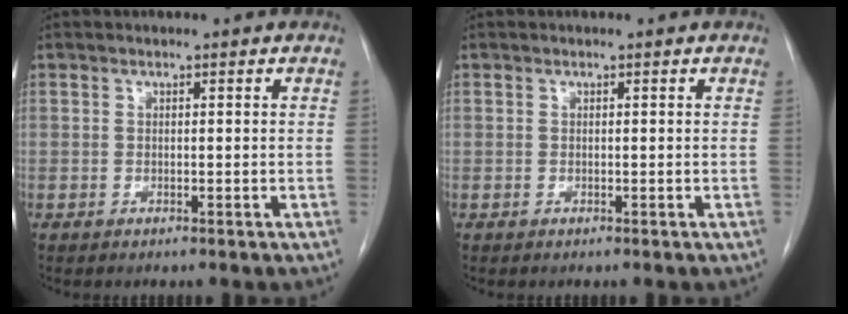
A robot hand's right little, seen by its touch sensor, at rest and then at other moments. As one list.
[{"total": 0.0}]